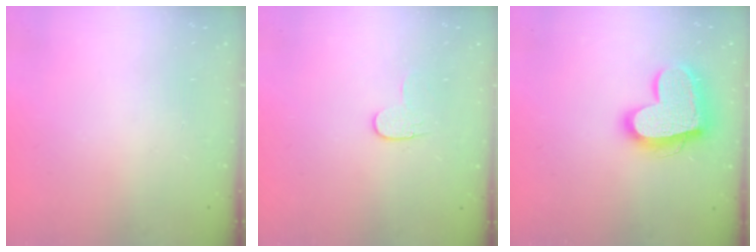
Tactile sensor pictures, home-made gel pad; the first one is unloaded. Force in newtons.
{"total": 6.2, "press": 6.2, "slide": 0.5}
{"total": 19.3, "press": 19.2, "slide": 1.5}